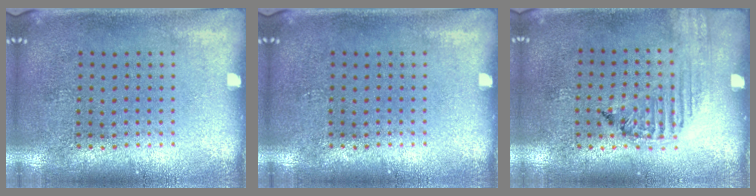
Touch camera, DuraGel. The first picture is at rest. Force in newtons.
{"total": 0.0}
{"total": 1.3, "press": 1.3, "slide": 0.2}